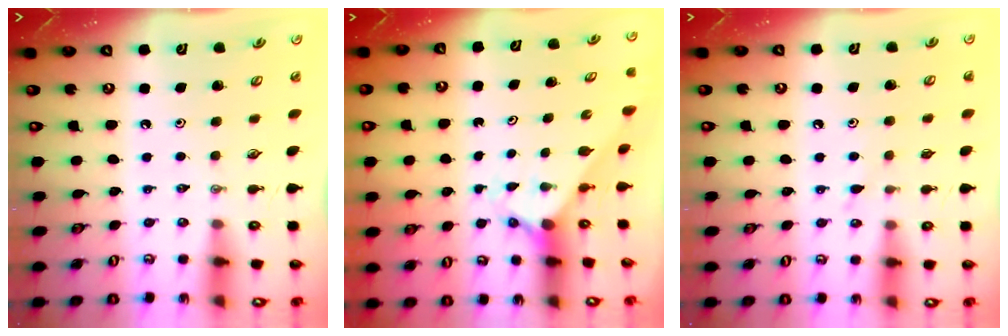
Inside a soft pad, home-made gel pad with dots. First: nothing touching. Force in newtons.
{"total": 2.0, "press": 2.0, "slide": 0.2}
{"total": 5.0, "press": 5.0, "slide": 0.4}